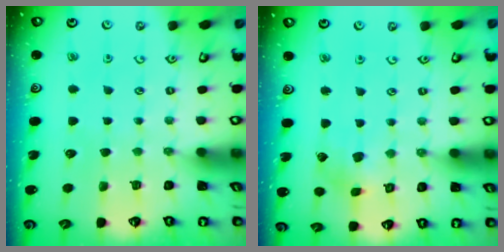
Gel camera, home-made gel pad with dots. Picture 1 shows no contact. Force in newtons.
{"total": 3.3, "press": 3.3, "slide": 0.4}